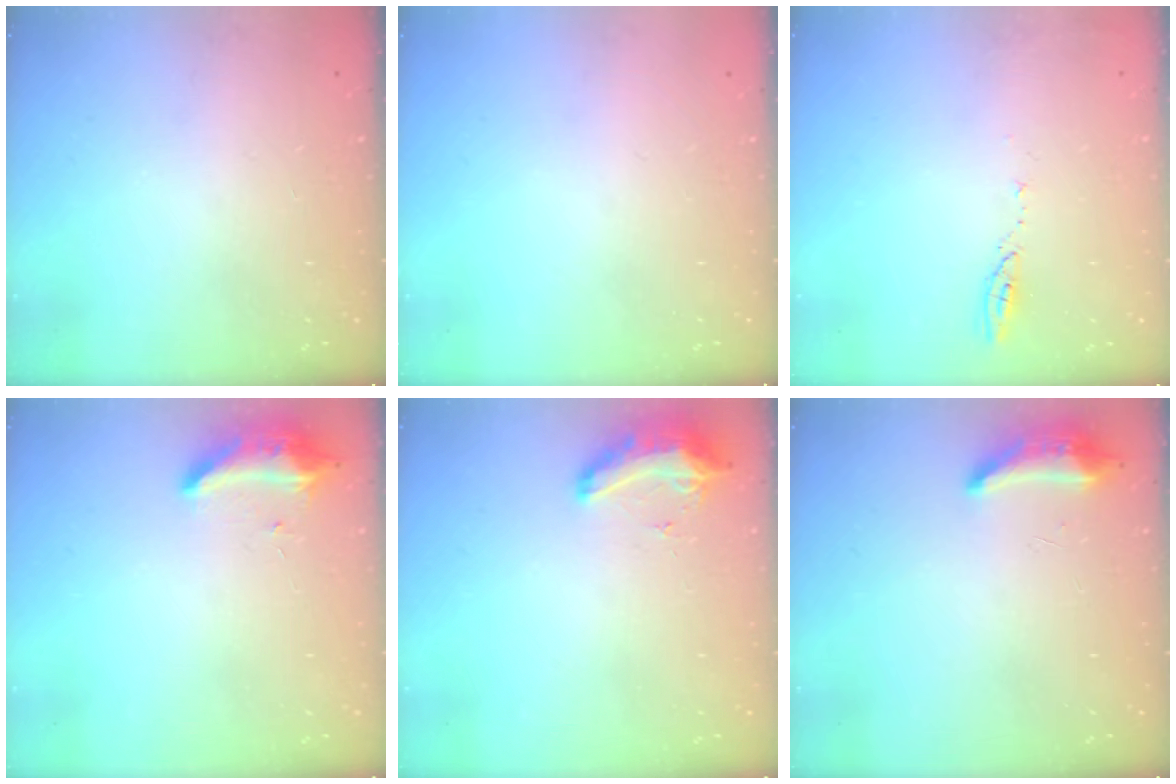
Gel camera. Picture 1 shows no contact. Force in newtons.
{"total": 0.0}
{"total": 4.6, "press": 4.6, "slide": 0.5}
{"total": 8.7, "press": 8.7, "slide": 0.5}
{"total": 9.4, "press": 9.4, "slide": 0.8}
{"total": 14.7, "press": 10.1, "slide": 10.7}